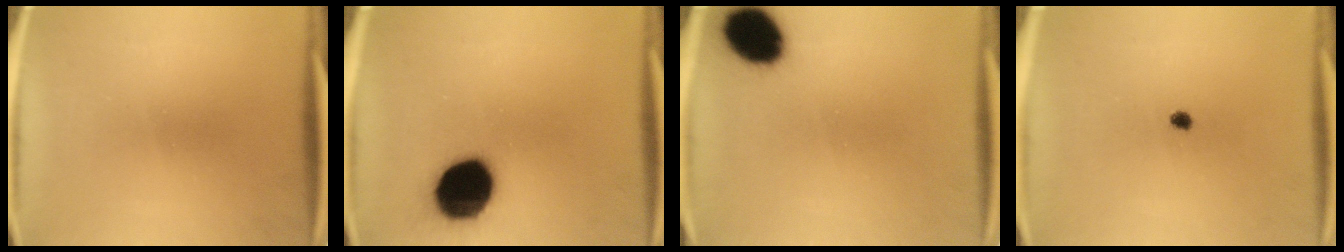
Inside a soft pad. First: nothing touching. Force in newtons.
{"total": 18.7}
{"total": 12.3}
{"total": 1.2}